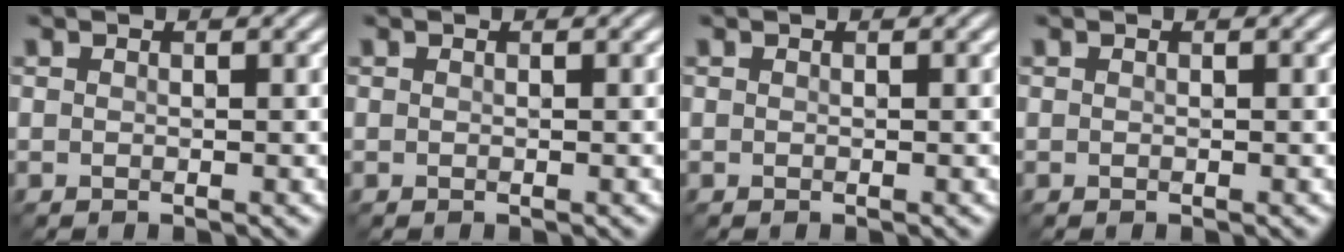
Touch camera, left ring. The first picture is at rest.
{"total": 0.0}
{"total": 0.0}
{"total": 0.0}